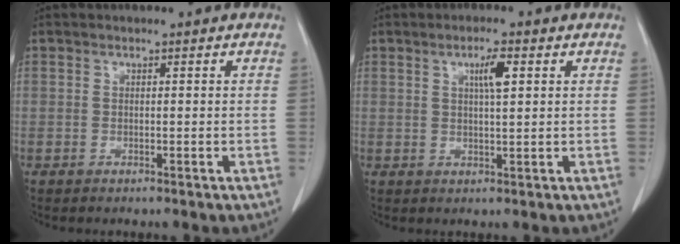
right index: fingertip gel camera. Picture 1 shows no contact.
{"total": 3.7, "force": [1.4, 0.4, 3.4], "torque": [-0.057, 0.000, 0.023]}